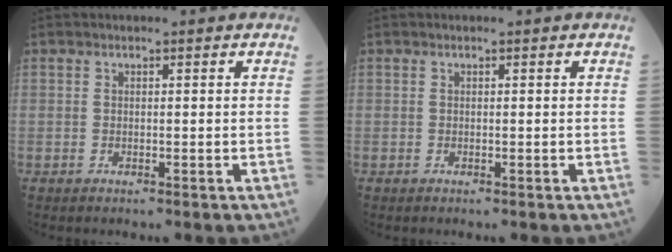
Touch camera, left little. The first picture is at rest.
{"total": 0.0}